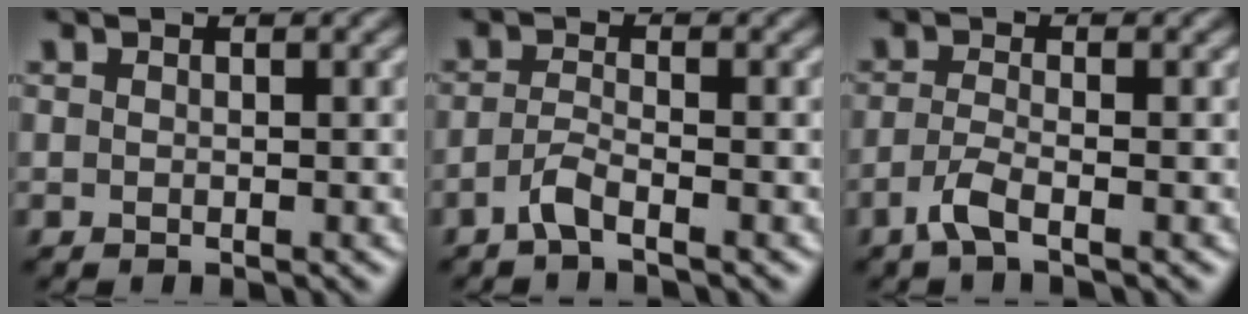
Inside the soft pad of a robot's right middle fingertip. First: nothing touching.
{"total": 2.0, "force": [-1.4, 0.3, 1.5], "torque": [-0.033, 0.001, -0.036]}
{"total": 2.3, "force": [-1.4, 0.5, 1.8], "torque": [-0.041, -0.003, -0.038]}